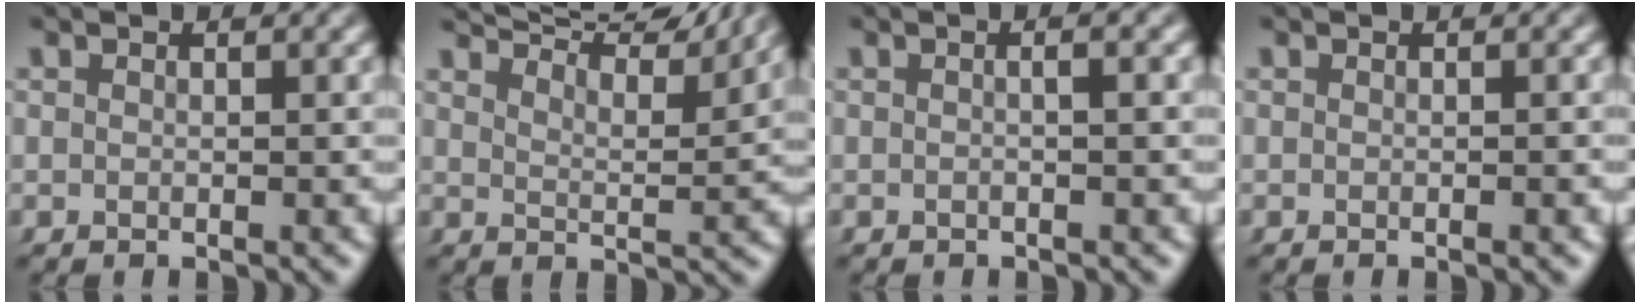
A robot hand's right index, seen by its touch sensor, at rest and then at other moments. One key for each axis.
{"total": 10.7, "fx": 9.6, "fy": 2.1, "fz": 4.3, "tx": -0.065, "ty": 0.030, "tz": 0.138}
{"total": 1.3, "fx": -0.2, "fy": 0.0, "fz": 1.3, "tx": -0.017, "ty": 0.008, "tz": -0.008}
{"total": 0.6, "fx": -0.2, "fy": 0.0, "fz": 0.6, "tx": -0.006, "ty": 0.008, "tz": -0.008}